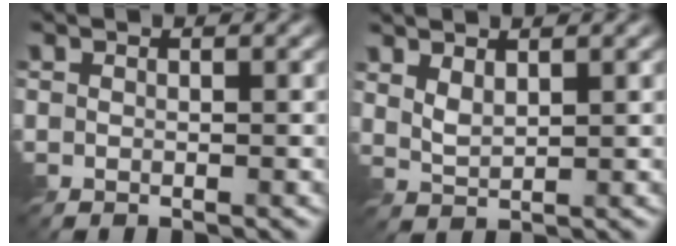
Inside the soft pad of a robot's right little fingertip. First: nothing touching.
{"total": 1.7, "force": [1.1, 0.6, 1.2], "torque": [-0.032, -0.004, 0.025]}